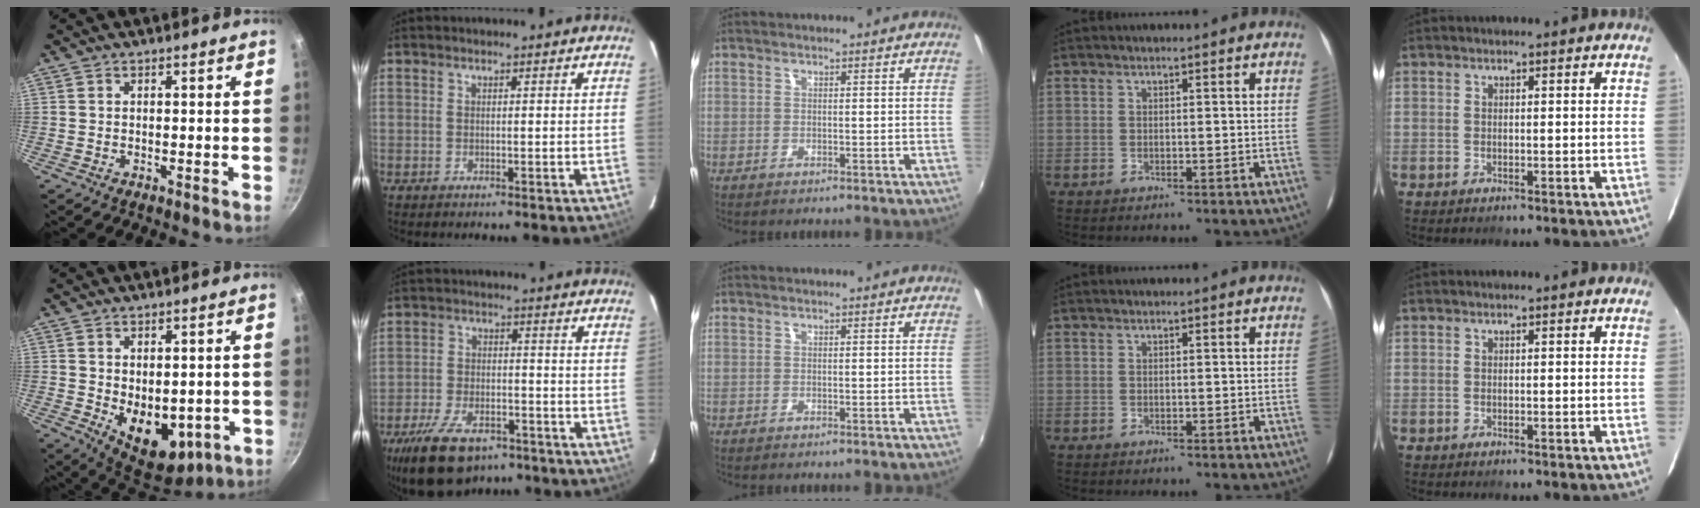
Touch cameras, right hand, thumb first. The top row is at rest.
{"thumb": {"total": 11.4, "force": [-1.5, 7.4, 8.6], "torque": [-0.095, -0.023, -0.001]}, "index": {"total": 15.1, "force": [-10.1, 7.7, 8.2], "torque": [-0.188, -0.010, -0.170]}}